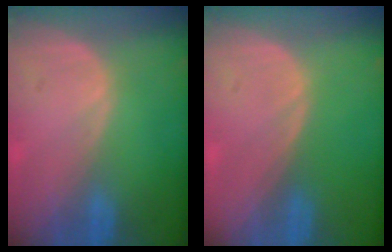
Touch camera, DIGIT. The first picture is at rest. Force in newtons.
{"total": 0.0}